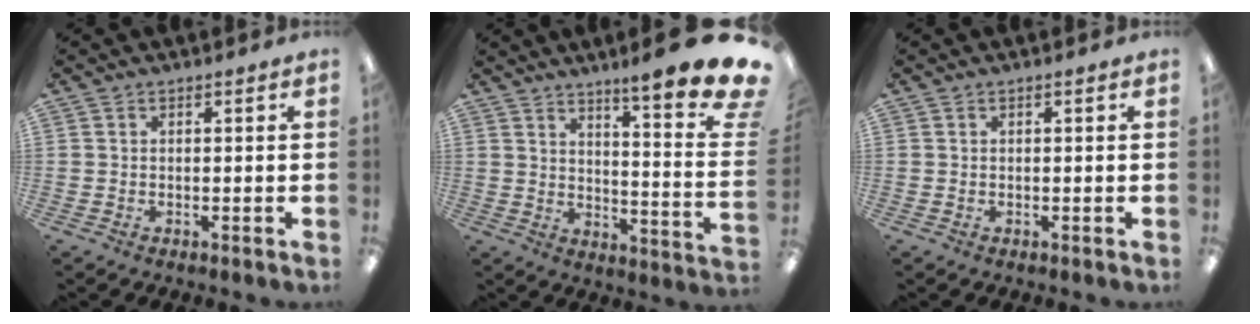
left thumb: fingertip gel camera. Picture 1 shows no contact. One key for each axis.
{"total": 13.4, "fx": 9.6, "fy": 1.0, "fz": 9.2, "tx": -0.136, "ty": -0.092, "tz": 0.153}
{"total": 0.0}